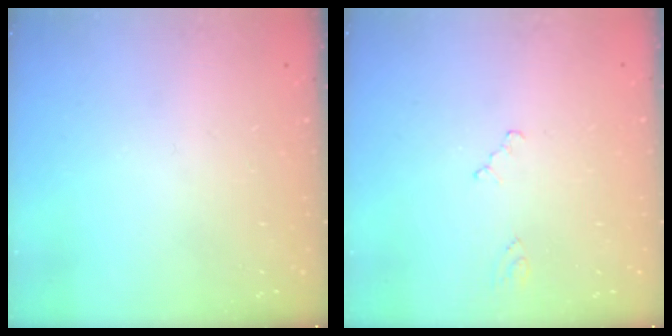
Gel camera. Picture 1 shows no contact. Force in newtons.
{"total": 0.7, "press": 0.6, "slide": 0.2}